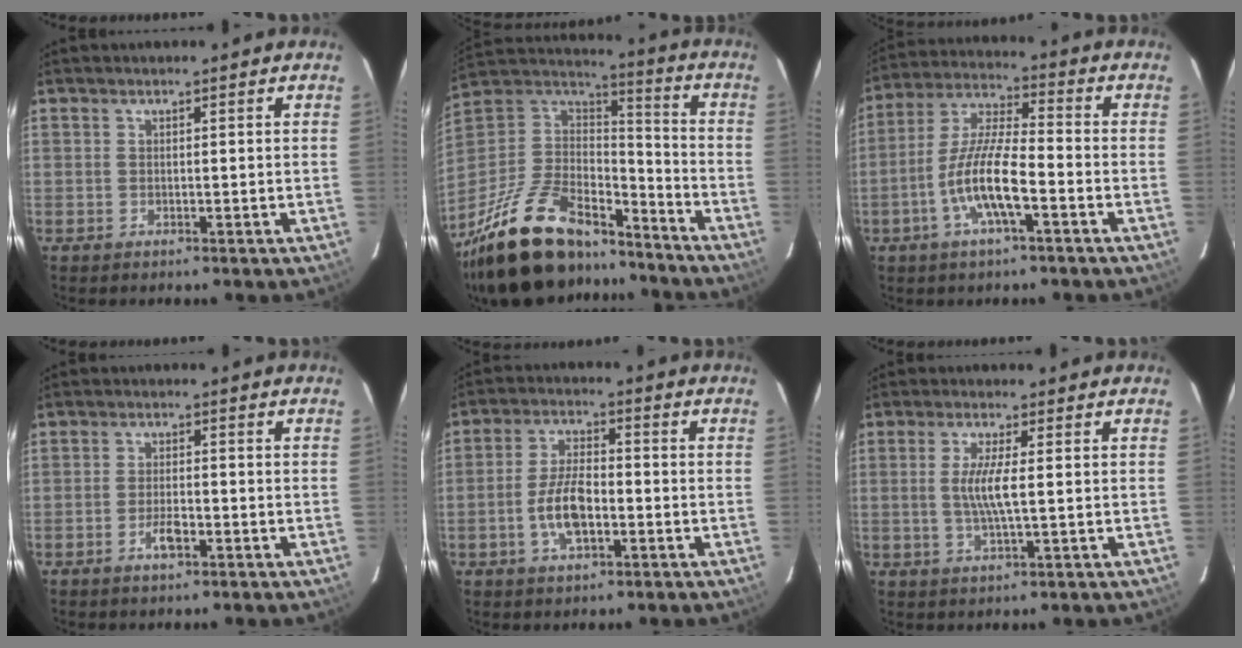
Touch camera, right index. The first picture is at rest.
{"total": 31.6, "force": [-22.7, 13.5, 17.4], "torque": [-0.356, -0.006, -0.364]}
{"total": 11.2, "force": [-4.5, 2.2, 10.0], "torque": [-0.209, -0.002, -0.088]}
{"total": 3.5, "force": [-1.8, 1.3, 2.7], "torque": [-0.057, 0.000, -0.034]}
{"total": 8.0, "force": [-2.6, 3.4, 6.8], "torque": [-0.138, 0.006, -0.046]}
{"total": 5.1, "force": [0.1, 0.3, 5.1], "torque": [-0.099, -0.005, 0.002]}